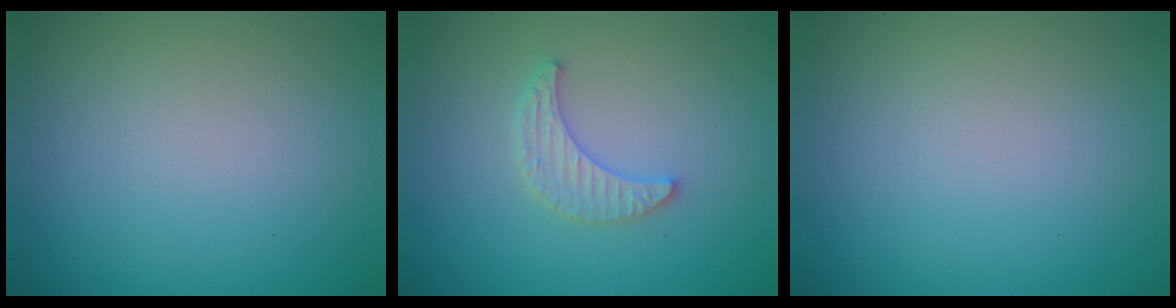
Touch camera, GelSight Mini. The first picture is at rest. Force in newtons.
{"total": 2.2, "press": 2.2, "slide": 0.5}
{"total": 0.0}